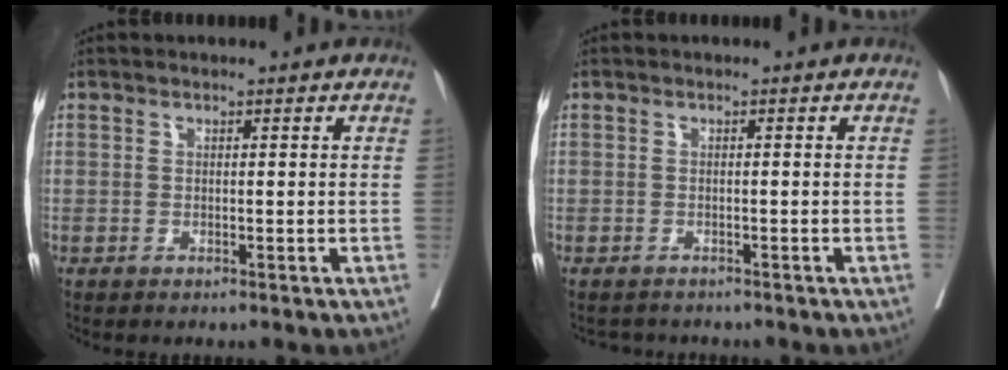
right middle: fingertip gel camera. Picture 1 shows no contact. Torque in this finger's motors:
{"motor_torque": [-0.03, -0.06, -0.01, 0.00]}